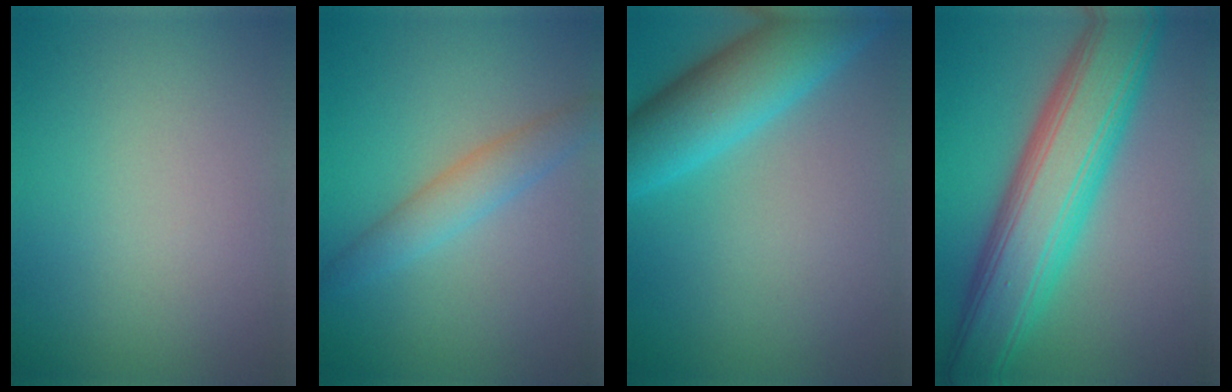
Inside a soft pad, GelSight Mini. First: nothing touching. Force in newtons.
{"total": 2.9, "press": 2.8, "slide": 0.1}
{"total": 7.2, "press": 7.2, "slide": 0.2}
{"total": 10.1, "press": 10.1, "slide": 0.8}